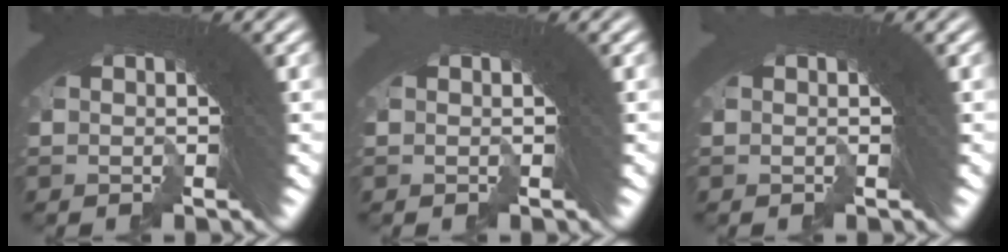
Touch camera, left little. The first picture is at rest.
{"total": 1.9, "force": [-0.4, -1.1, -1.5], "torque": [0.024, -0.006, -0.003]}
{"total": 1.2, "force": [-0.2, -0.7, -0.9], "torque": [0.016, -0.004, -0.001]}